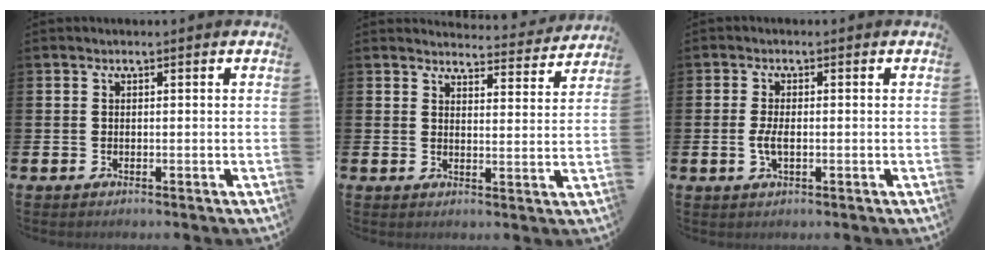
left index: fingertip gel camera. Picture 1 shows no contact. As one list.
[{"total": 4.0, "force": [4.0, 0.5, 0.2], "torque": [0.000, -0.036, 0.066]}, {"total": 2.6, "force": [-0.3, 1.1, 2.4], "torque": [-0.033, -0.003, -0.008]}]